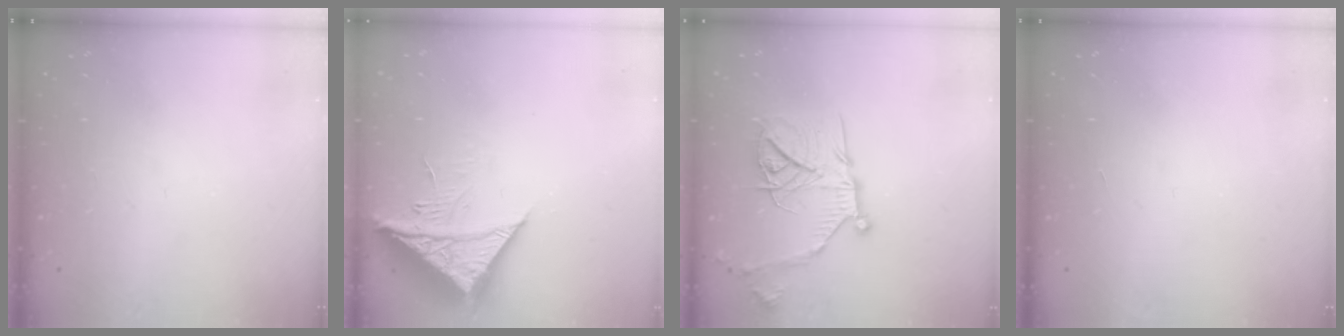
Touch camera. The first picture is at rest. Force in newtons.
{"total": 10.5, "press": 10.5, "slide": 1.0}
{"total": 19.5, "press": 19.4, "slide": 1.7}
{"total": 1.7, "press": 1.7, "slide": 0.1}